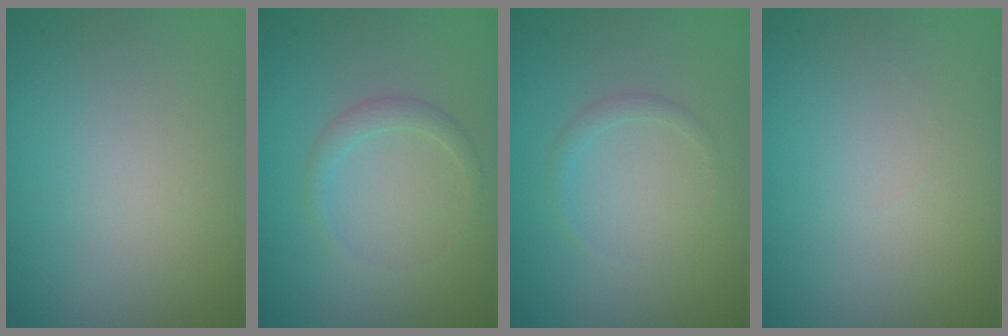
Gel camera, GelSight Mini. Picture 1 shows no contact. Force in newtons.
{"total": 1.4, "press": 1.4, "slide": 0.0}
{"total": 0.8, "press": 0.8, "slide": 0.1}
{"total": 0.0}